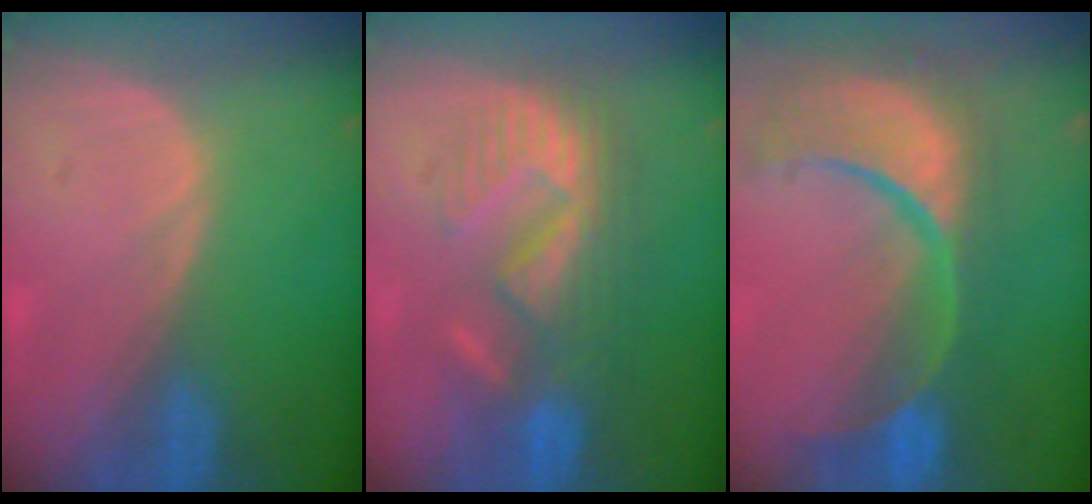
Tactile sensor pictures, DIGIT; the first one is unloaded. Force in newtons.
{"total": 8.8, "press": 8.7, "slide": 1.5}
{"total": 13.7, "press": 10.9, "slide": 8.4}